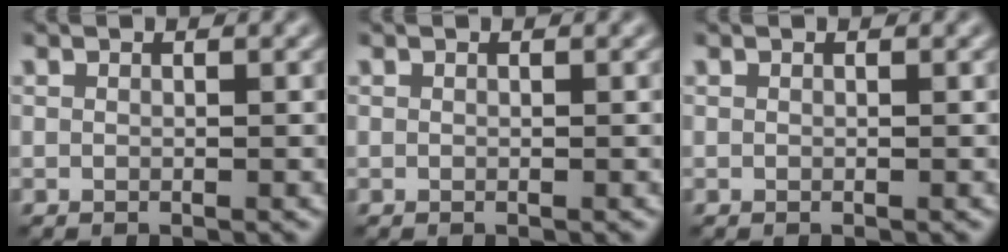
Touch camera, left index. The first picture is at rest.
{"total": 0.0}
{"total": 0.0}